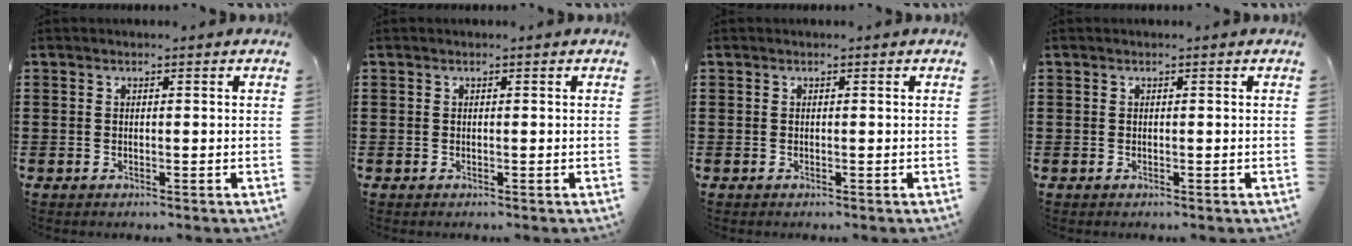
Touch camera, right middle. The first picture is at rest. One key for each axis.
{"total": 0.0}
{"total": 0.0}
{"total": 0.0}